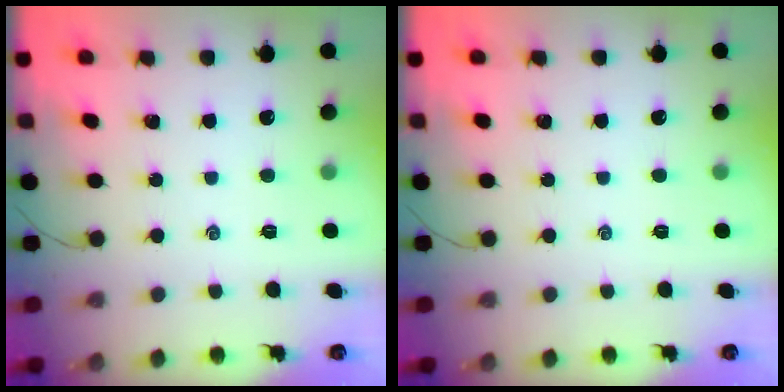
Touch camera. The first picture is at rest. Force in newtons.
{"total": 0.0}